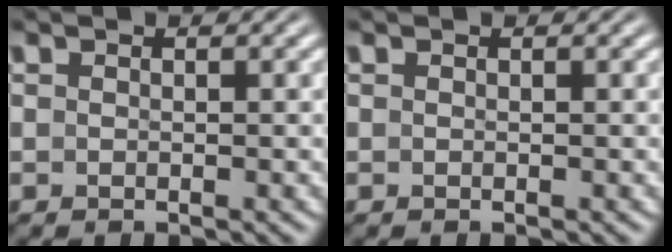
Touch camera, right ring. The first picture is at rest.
{"total": 0.0}